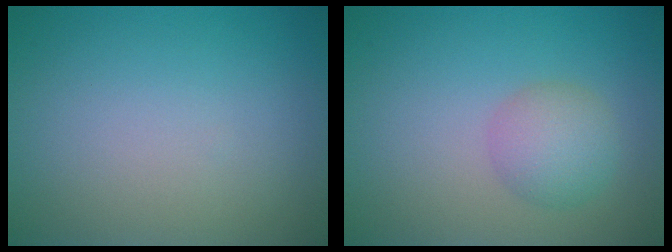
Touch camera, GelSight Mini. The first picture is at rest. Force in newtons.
{"total": 2.9, "press": 2.9, "slide": 0.2}